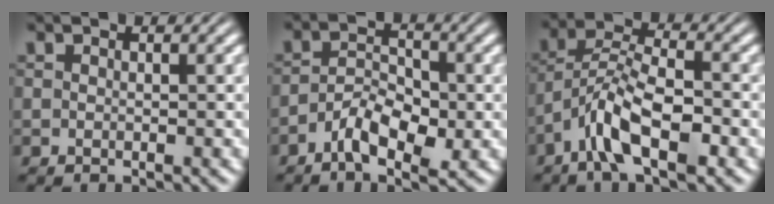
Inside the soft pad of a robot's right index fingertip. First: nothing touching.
{"total": 4.1, "force": [-1.8, 1.9, 3.1], "torque": [-0.031, -0.003, -0.039]}
{"total": 6.1, "force": [-1.0, 3.6, 4.8], "torque": [-0.088, -0.010, -0.024]}